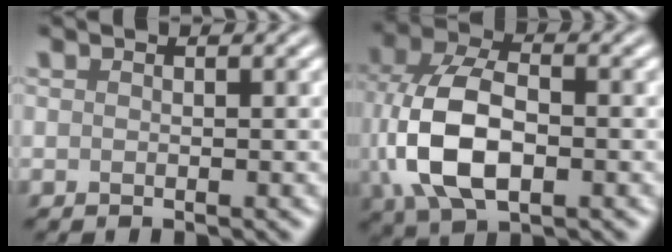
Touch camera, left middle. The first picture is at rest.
{"total": 9.4, "force": [-0.8, 5.8, 7.4], "torque": [-0.174, 0.003, -0.019]}